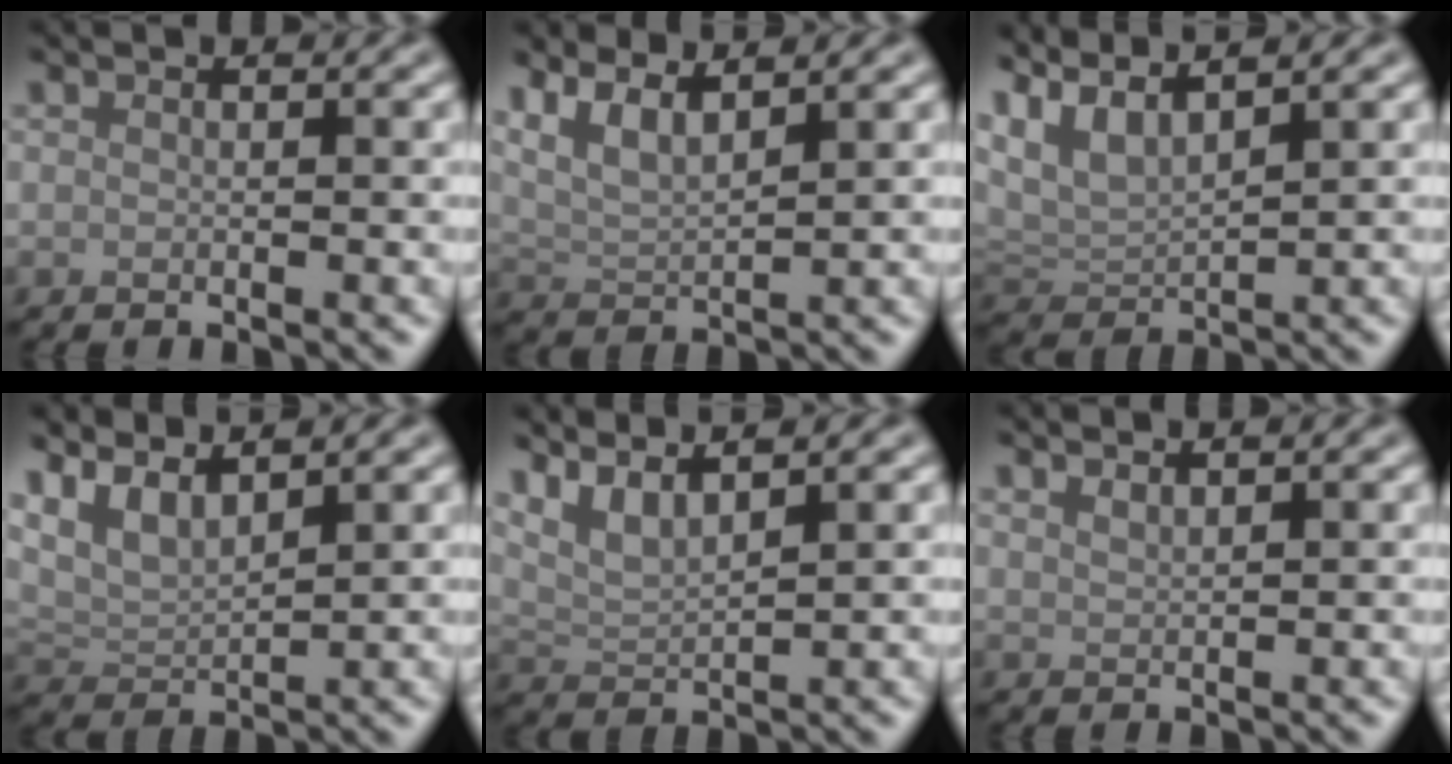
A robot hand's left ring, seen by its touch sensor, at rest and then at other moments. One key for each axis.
{"total": 3.9, "fx": 2.7, "fy": 1.2, "fz": 2.5, "tx": -0.057, "ty": 0.003, "tz": 0.056}
{"total": 4.8, "fx": 3.5, "fy": 1.6, "fz": 3.0, "tx": -0.073, "ty": 0.010, "tz": 0.072}
{"total": 4.2, "fx": 3.0, "fy": 1.7, "fz": 2.4, "tx": -0.056, "ty": 0.000, "tz": 0.060}
{"total": 3.8, "fx": 2.9, "fy": 0.8, "fz": 2.2, "tx": -0.048, "ty": 0.004, "tz": 0.062}
{"total": 1.1, "fx": 1.1, "fy": 0.1, "fz": 0.2, "tx": -0.003, "ty": 0.000, "tz": 0.021}